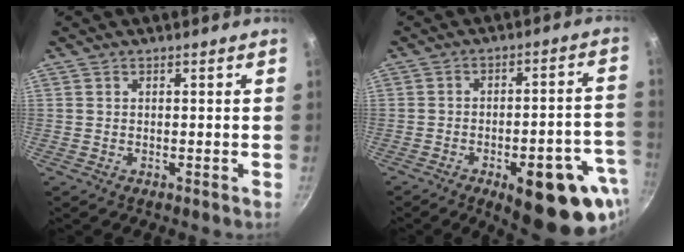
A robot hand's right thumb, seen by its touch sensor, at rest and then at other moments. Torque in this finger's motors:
{"motor_torque": [2.58, 1.74, 0.38, -0.52, 0.34]}